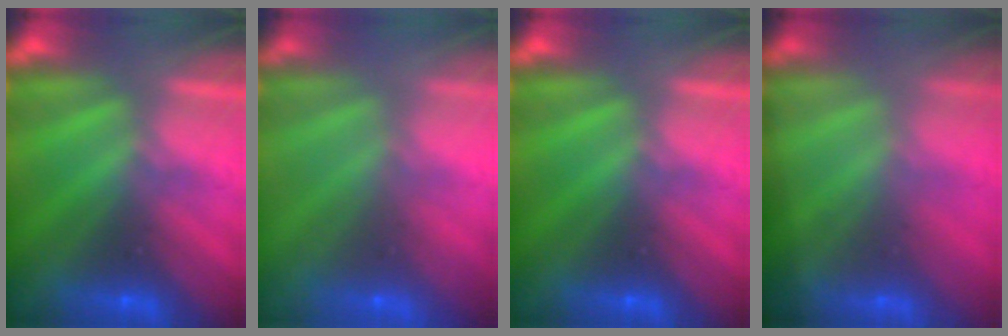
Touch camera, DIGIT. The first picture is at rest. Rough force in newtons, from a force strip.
{"total": 5.8}
{"total": 0.0}
{"total": 1.4}